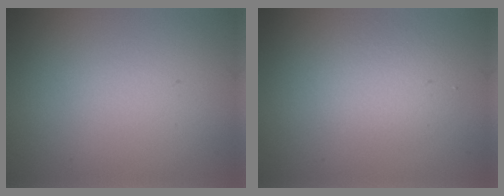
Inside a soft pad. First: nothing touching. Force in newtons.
{"total": 2.5, "press": 2.5, "slide": 0.2}